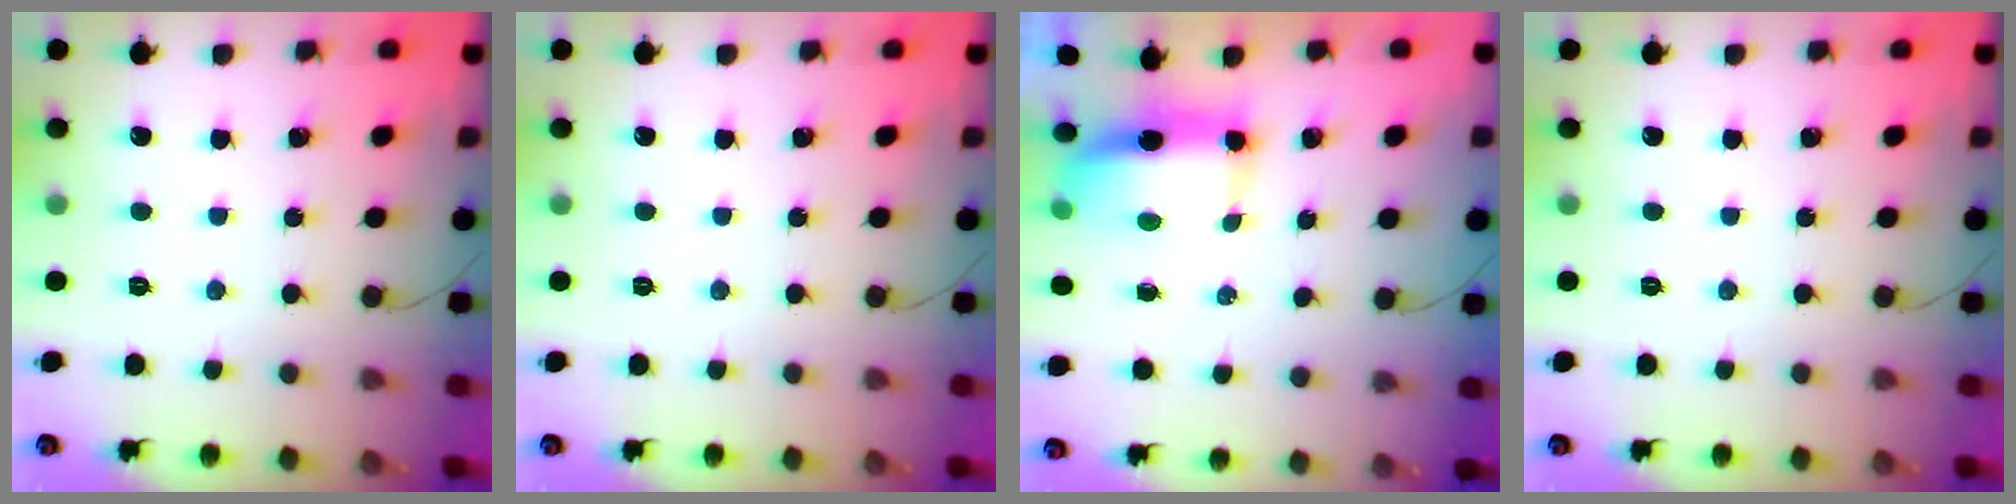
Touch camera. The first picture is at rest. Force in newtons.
{"total": 0.0}
{"total": 7.4, "press": 7.4, "slide": 0.8}
{"total": 0.0}